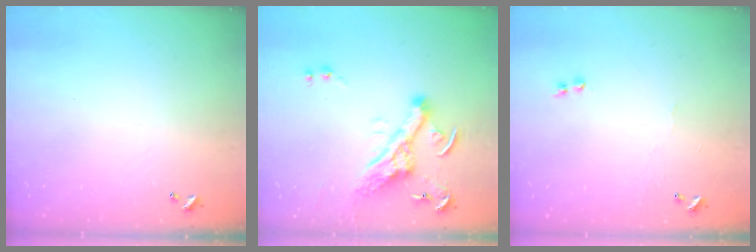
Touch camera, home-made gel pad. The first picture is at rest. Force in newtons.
{"total": 9.7, "press": 9.3, "slide": 2.6}
{"total": 2.6, "press": 2.5, "slide": 0.5}